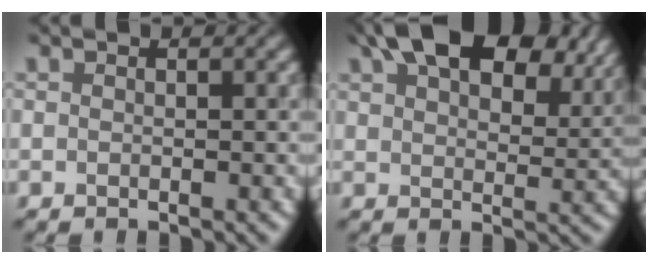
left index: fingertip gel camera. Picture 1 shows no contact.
{"total": 13.3, "force": [8.3, 6.2, 8.3], "torque": [-0.134, 0.024, 0.134]}